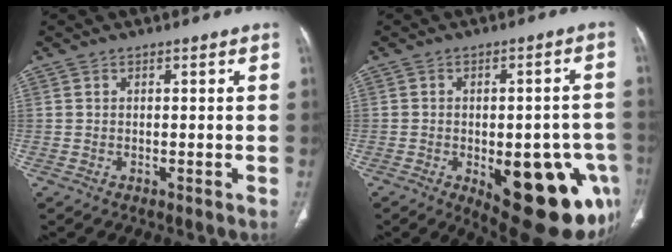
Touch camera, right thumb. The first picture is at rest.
{"total": 21.5, "force": [-7.7, 9.4, 17.8], "torque": [-0.155, 0.011, -0.077]}